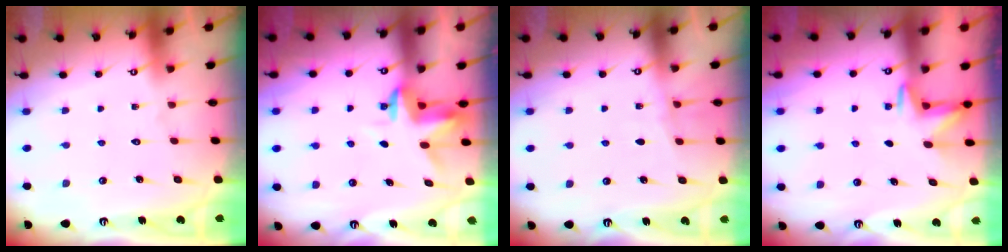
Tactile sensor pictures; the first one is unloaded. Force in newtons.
{"total": 3.5, "press": 3.5, "slide": 0.2}
{"total": 3.6, "press": 3.5, "slide": 0.4}
{"total": 3.4, "press": 3.3, "slide": 0.7}